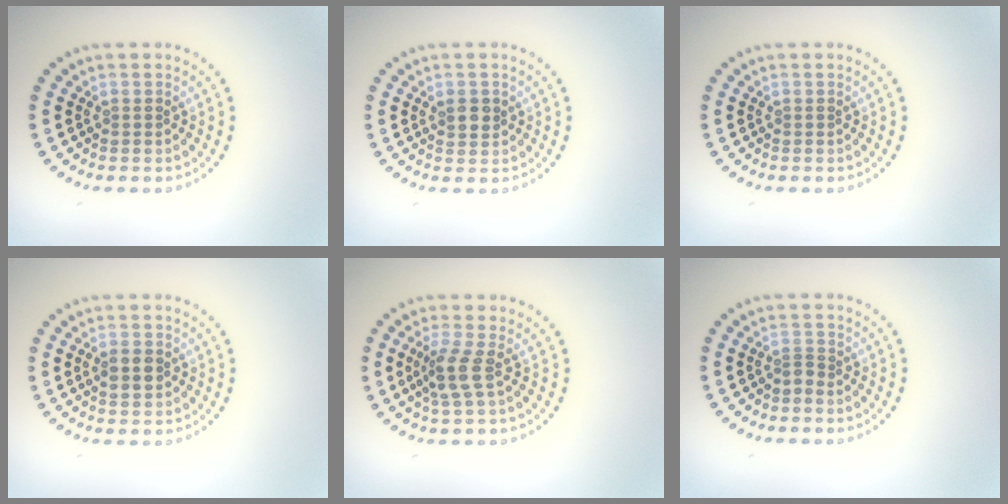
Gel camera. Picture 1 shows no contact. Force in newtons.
{"total": 1.7, "press": 1.7, "slide": 0.3}
{"total": 0.0}
{"total": 2.4, "press": 2.4, "slide": 0.1}
{"total": 2.5, "press": 1.9, "slide": 1.7}
{"total": 0.7, "press": 0.4, "slide": 0.6}